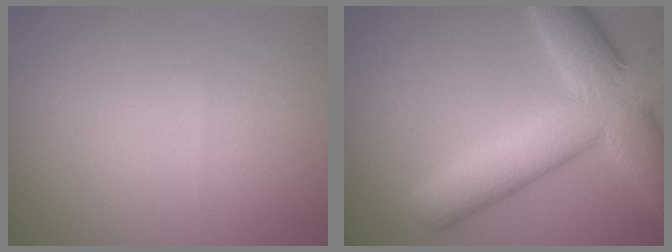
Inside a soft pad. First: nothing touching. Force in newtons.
{"total": 9.5, "press": 9.5, "slide": 0.4}